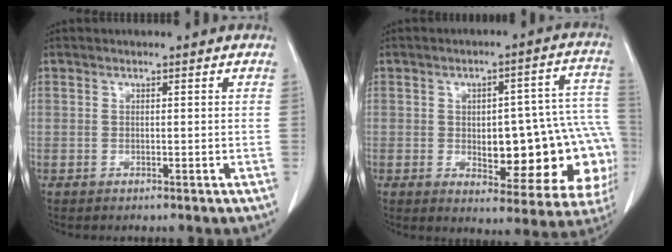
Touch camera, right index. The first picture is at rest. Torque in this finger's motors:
{"motor_torque": [1.22, -0.89, 0.30, 0.11]}